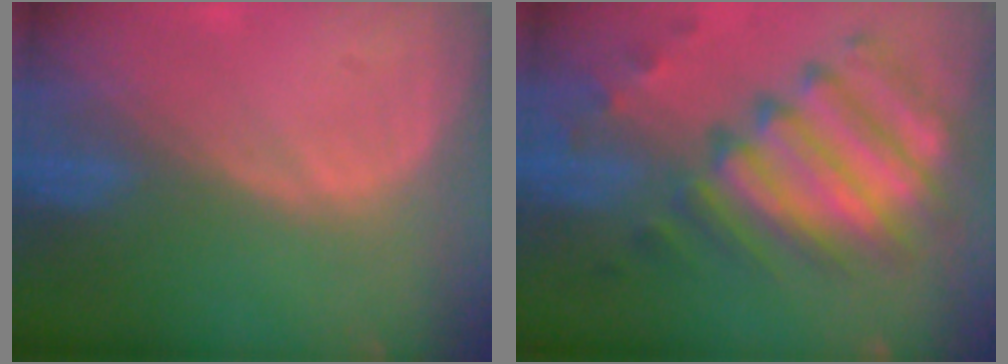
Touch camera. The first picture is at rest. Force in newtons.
{"total": 11.9, "press": 10.4, "slide": 5.8}